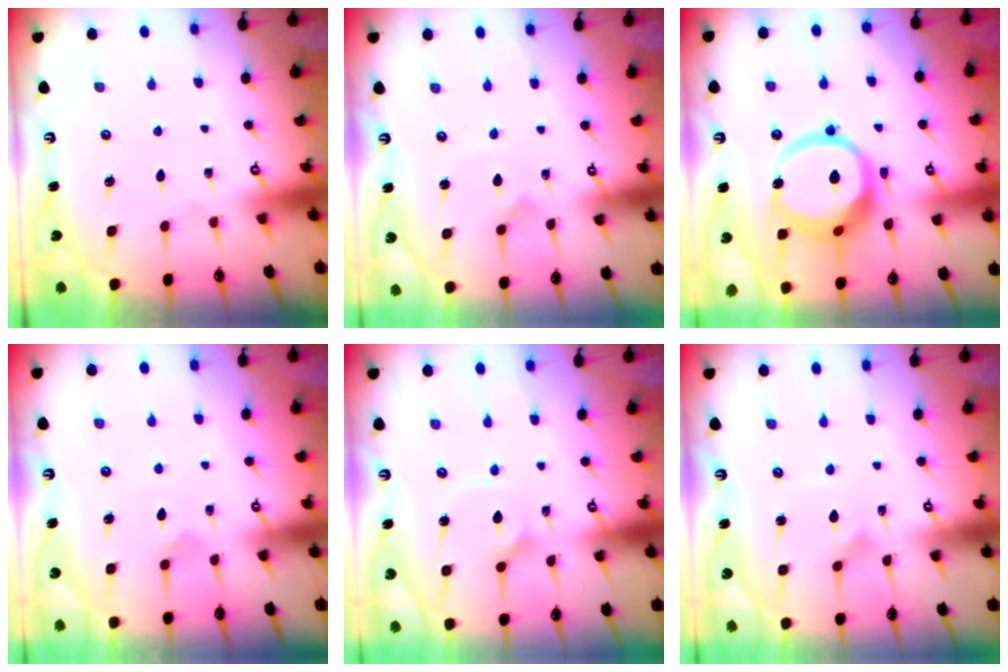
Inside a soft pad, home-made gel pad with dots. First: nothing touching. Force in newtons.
{"total": 1.0, "press": 1.0, "slide": 0.0}
{"total": 14.5, "press": 14.4, "slide": 1.8}
{"total": 4.0, "press": 4.0, "slide": 0.3}
{"total": 2.1, "press": 2.1, "slide": 0.6}
{"total": 2.5, "press": 2.5, "slide": 0.2}